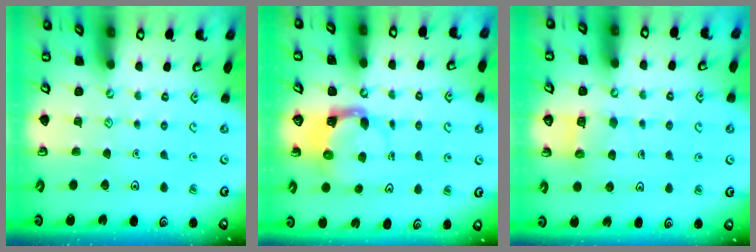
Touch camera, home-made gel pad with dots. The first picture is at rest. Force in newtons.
{"total": 3.4, "press": 3.4, "slide": 0.5}
{"total": 4.9, "press": 4.9, "slide": 0.4}